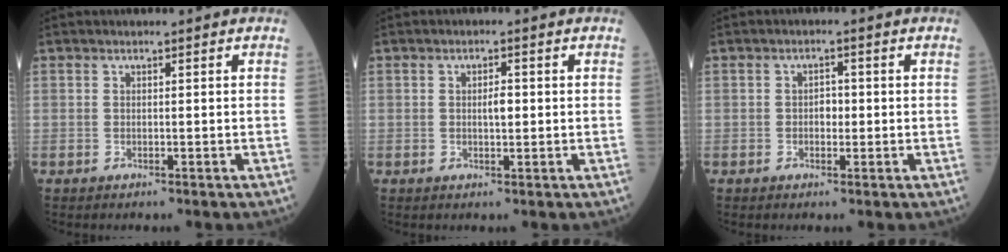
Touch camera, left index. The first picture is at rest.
{"total": 2.0, "force": [0.0, 0.7, 1.9], "torque": [-0.032, 0.000, -0.001]}
{"total": 2.1, "force": [-0.3, 1.3, 1.5], "torque": [-0.019, 0.003, -0.009]}